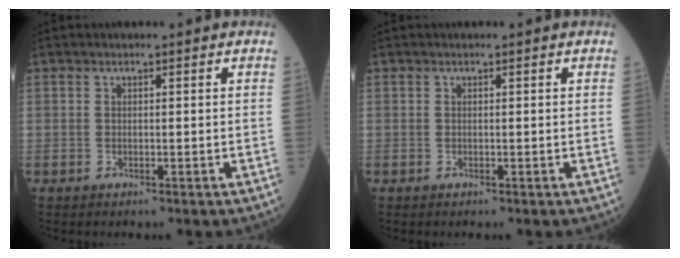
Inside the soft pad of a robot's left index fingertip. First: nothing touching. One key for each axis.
{"total": 0.0}